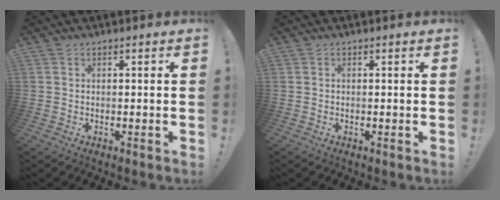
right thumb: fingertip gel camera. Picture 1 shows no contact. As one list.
[{"total": 0.0}]